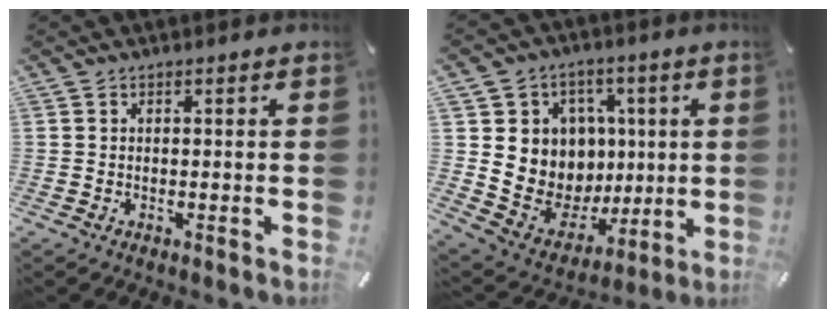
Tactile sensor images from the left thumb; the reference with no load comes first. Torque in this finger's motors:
{"motor_torque": [2.43, 2.52, 0.68, 0.12, 0.44]}